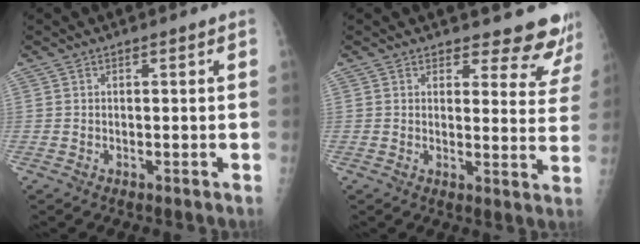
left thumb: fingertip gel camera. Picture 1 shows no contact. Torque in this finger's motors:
{"motor_torque": [0.18, 0.30, -0.14, 0.03, 0.02]}